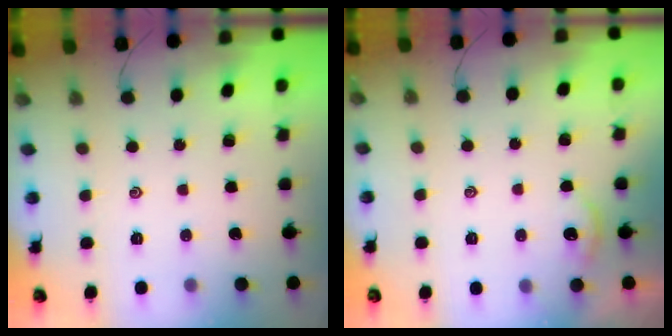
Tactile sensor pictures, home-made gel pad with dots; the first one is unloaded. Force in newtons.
{"total": 2.2, "press": 2.2, "slide": 0.3}